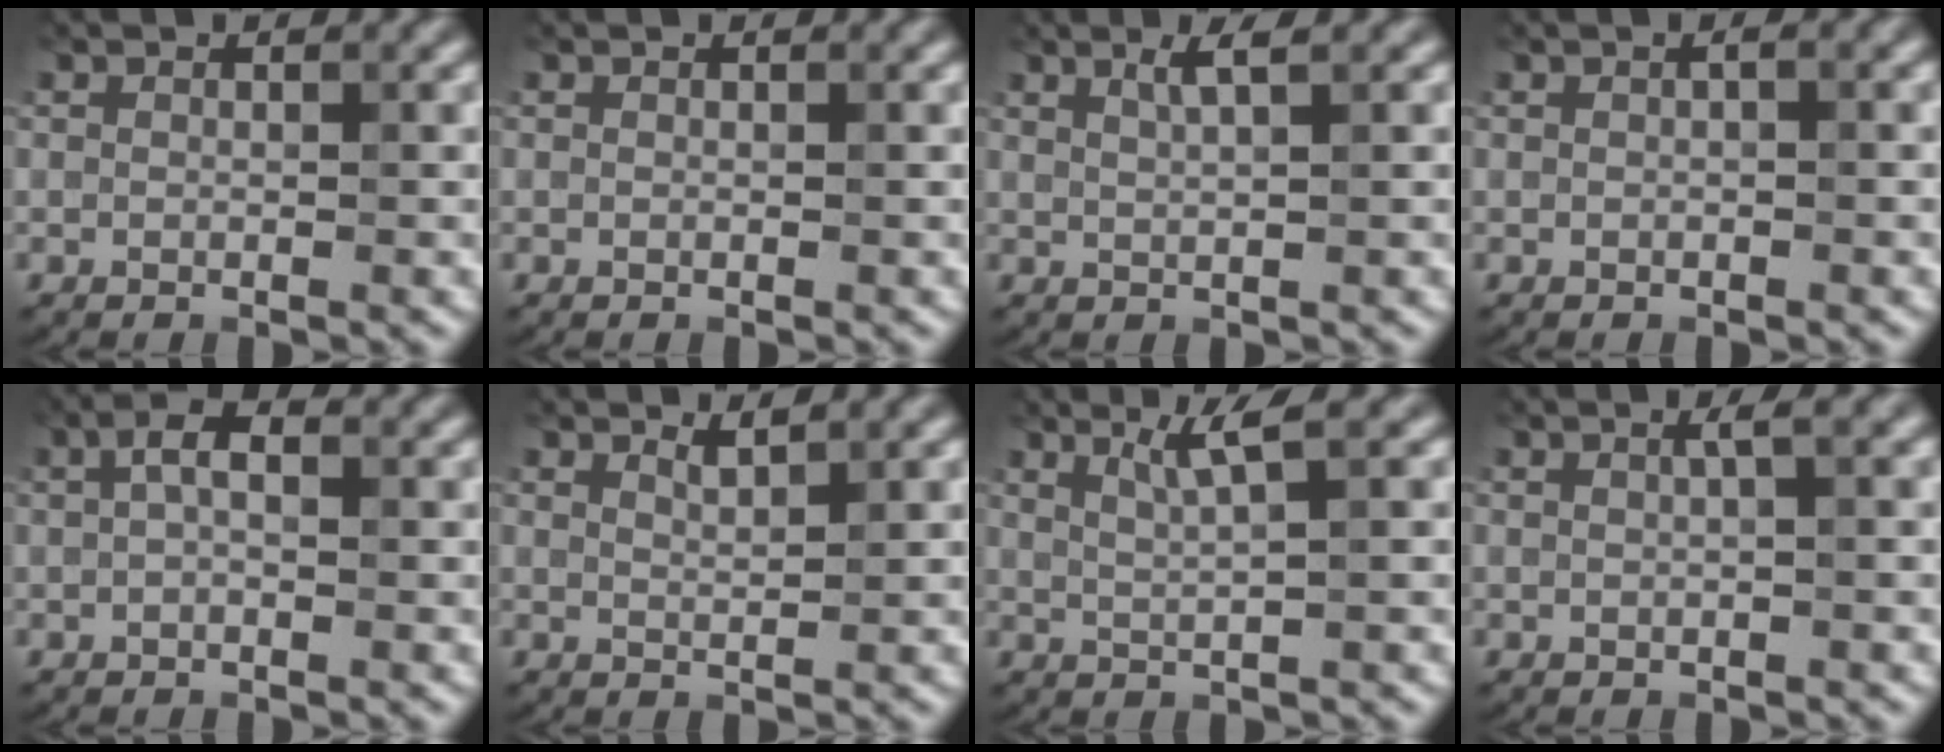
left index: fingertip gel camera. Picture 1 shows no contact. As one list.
[{"total": 0.0}, {"total": 2.0, "force": [1.1, 0.4, 1.6], "torque": [-0.024, 0.004, 0.016]}, {"total": 0.8, "force": [0.1, 0.1, 0.7], "torque": [-0.014, 0.002, 0.000]}, {"total": 2.4, "force": [0.4, 1.1, 2.1], "torque": [-0.040, 0.009, 0.002]}, {"total": 1.3, "force": [1.1, 0.3, 0.6], "torque": [-0.005, 0.000, 0.017]}, {"total": 2.6, "force": [1.4, 0.3, 2.2], "torque": [-0.038, 0.001, 0.028]}, {"total": 1.5, "force": [0.4, 0.4, 1.4], "torque": [-0.019, 0.010, 0.004]}]